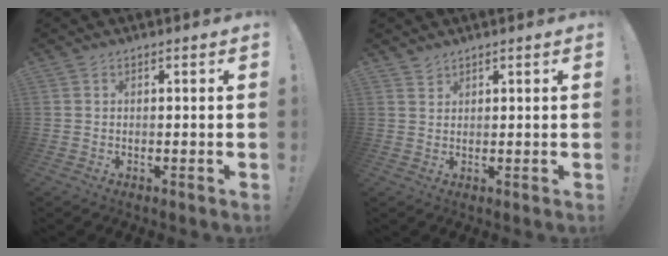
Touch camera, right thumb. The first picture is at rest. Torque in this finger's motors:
{"motor_torque": [-0.46, 0.22, -0.27, 0.25, 0.02]}